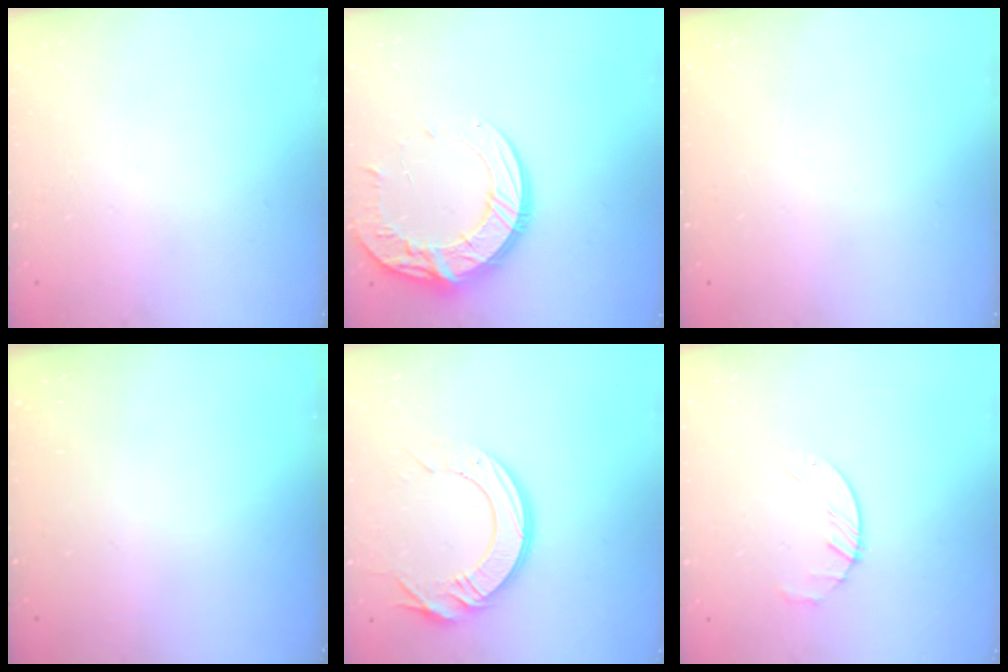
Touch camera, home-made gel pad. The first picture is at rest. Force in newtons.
{"total": 15.2, "press": 15.2, "slide": 1.3}
{"total": 0.0}
{"total": 0.0}
{"total": 14.2, "press": 14.1, "slide": 1.5}
{"total": 2.7, "press": 2.6, "slide": 0.3}